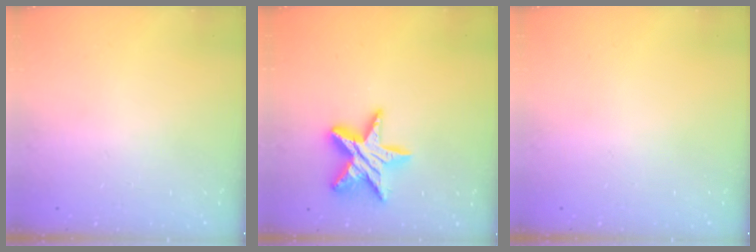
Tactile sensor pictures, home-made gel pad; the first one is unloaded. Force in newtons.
{"total": 14.8, "press": 14.8, "slide": 1.2}
{"total": 0.0}